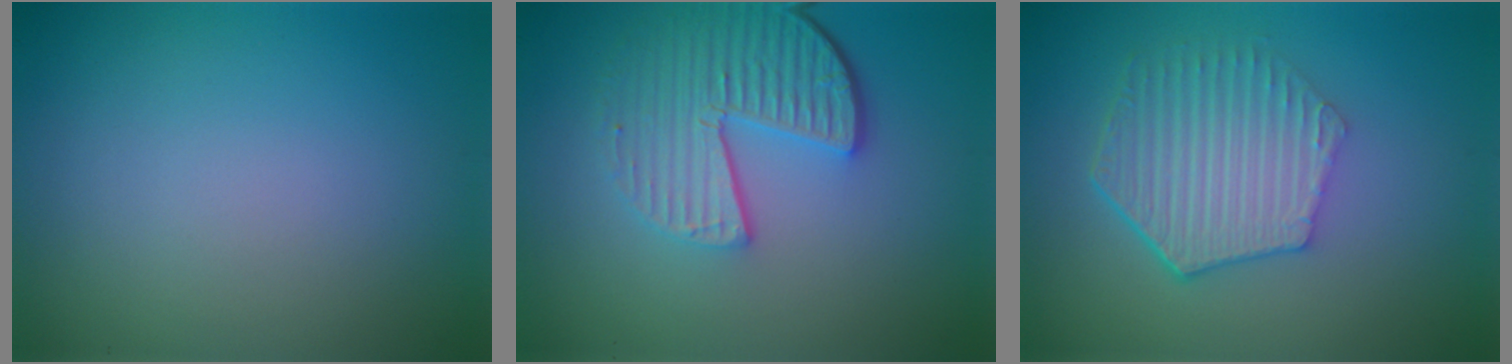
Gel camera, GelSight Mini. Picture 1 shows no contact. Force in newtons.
{"total": 5.5, "press": 4.1, "slide": 3.6}
{"total": 5.9, "press": 4.3, "slide": 4.0}